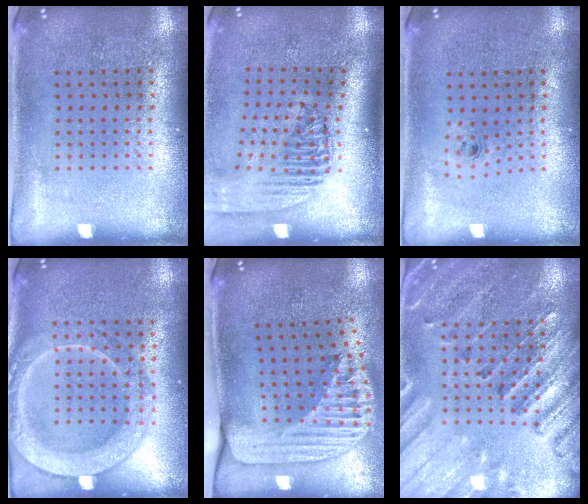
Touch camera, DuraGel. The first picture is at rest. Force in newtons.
{"total": 2.3, "press": 1.8, "slide": 1.5}
{"total": 0.5, "press": 0.2, "slide": 0.5}
{"total": 2.0, "press": 2.0, "slide": 0.3}
{"total": 2.6, "press": 1.8, "slide": 1.9}
{"total": 2.7, "press": 2.6, "slide": 0.8}